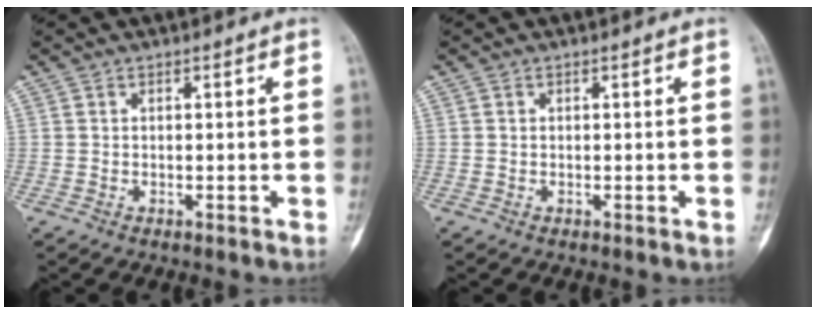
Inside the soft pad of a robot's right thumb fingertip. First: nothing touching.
{"total": 0.0}